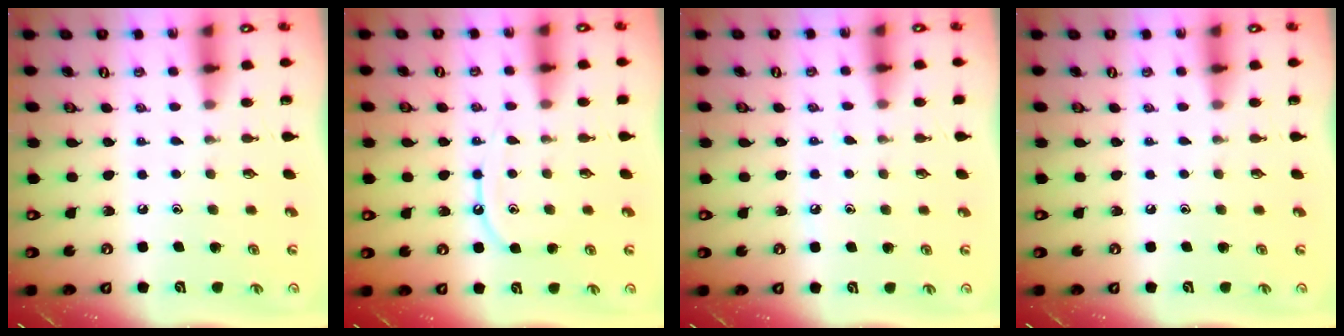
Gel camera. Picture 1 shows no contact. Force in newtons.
{"total": 8.5, "press": 8.5, "slide": 0.9}
{"total": 6.8, "press": 6.7, "slide": 0.8}
{"total": 0.0}